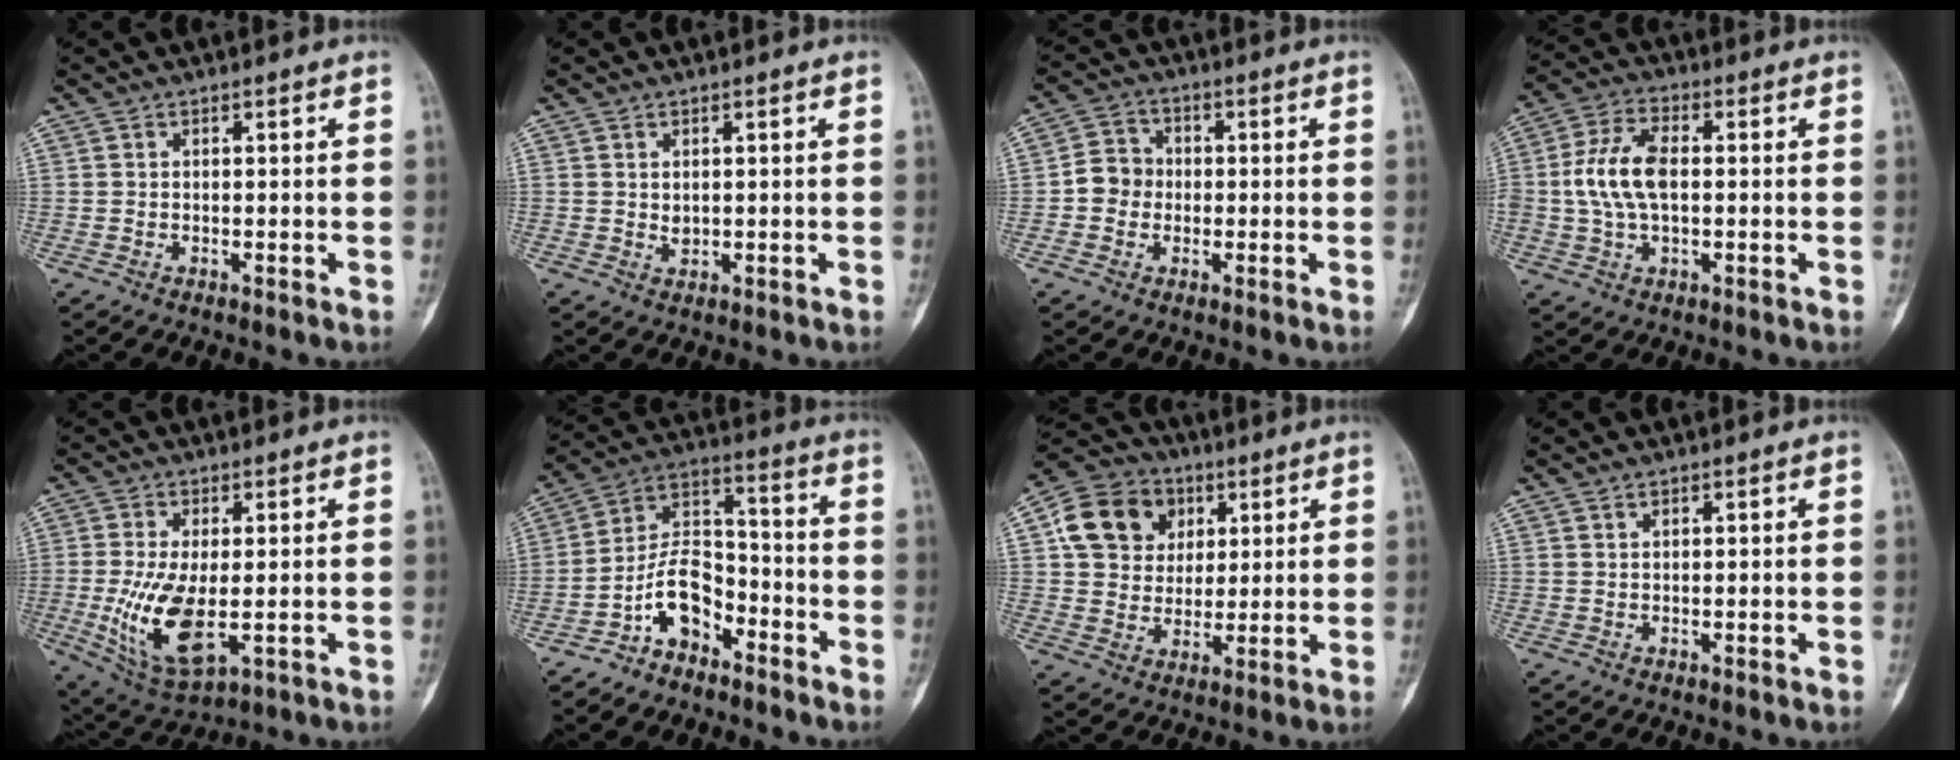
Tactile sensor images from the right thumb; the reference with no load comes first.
{"total": 1.5, "force": [0.3, 1.1, 0.9], "torque": [-0.007, -0.002, 0.008]}
{"total": 5.5, "force": [-0.7, 5.0, 2.1], "torque": [-0.016, 0.017, -0.023]}
{"total": 10.5, "force": [0.2, 5.9, 8.6], "torque": [-0.173, 0.018, 0.000]}
{"total": 12.3, "force": [-1.8, 5.6, 10.8], "torque": [-0.209, -0.019, -0.017]}
{"total": 10.6, "force": [-6.0, 6.3, 6.1], "torque": [-0.100, 0.074, -0.119]}
{"total": 13.7, "force": [4.4, 11.6, 5.8], "torque": [-0.079, 0.000, 0.074]}
{"total": 0.7, "force": [0.6, 0.3, 0.3], "torque": [-0.005, -0.003, 0.010]}